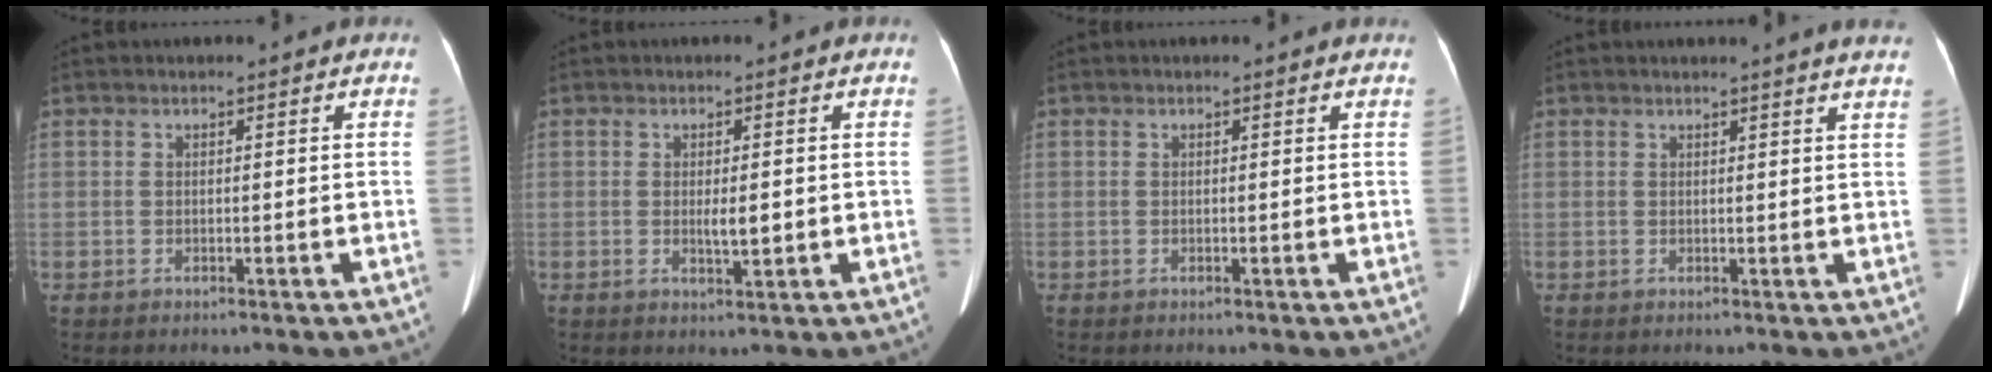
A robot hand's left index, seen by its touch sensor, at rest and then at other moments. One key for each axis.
{"total": 2.5, "fx": -0.1, "fy": 0.7, "fz": 2.4, "tx": -0.043, "ty": -0.003, "tz": 0.000}
{"total": 0.6, "fx": 0.6, "fy": 0.0, "fz": 0.1, "tx": -0.009, "ty": -0.002, "tz": 0.001}
{"total": 5.8, "fx": 5.3, "fy": -0.6, "fz": 2.3, "tx": -0.026, "ty": -0.001, "tz": 0.040}